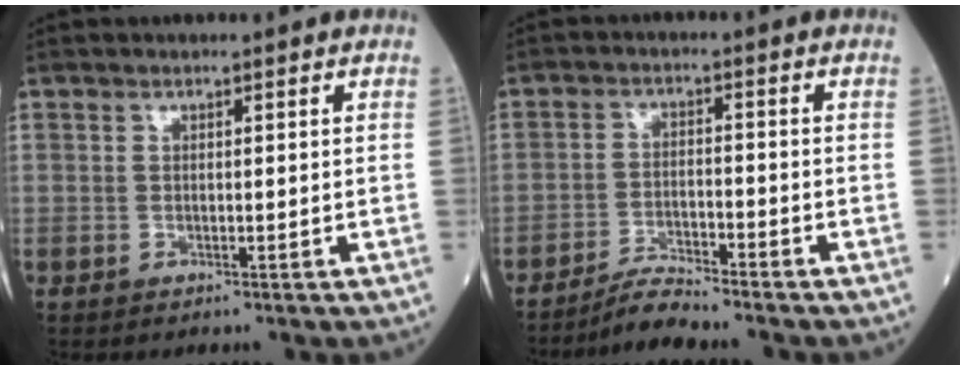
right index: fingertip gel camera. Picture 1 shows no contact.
{"total": 4.4, "force": [-4.2, -0.8, 1.0], "torque": [-0.022, -0.019, -0.081]}